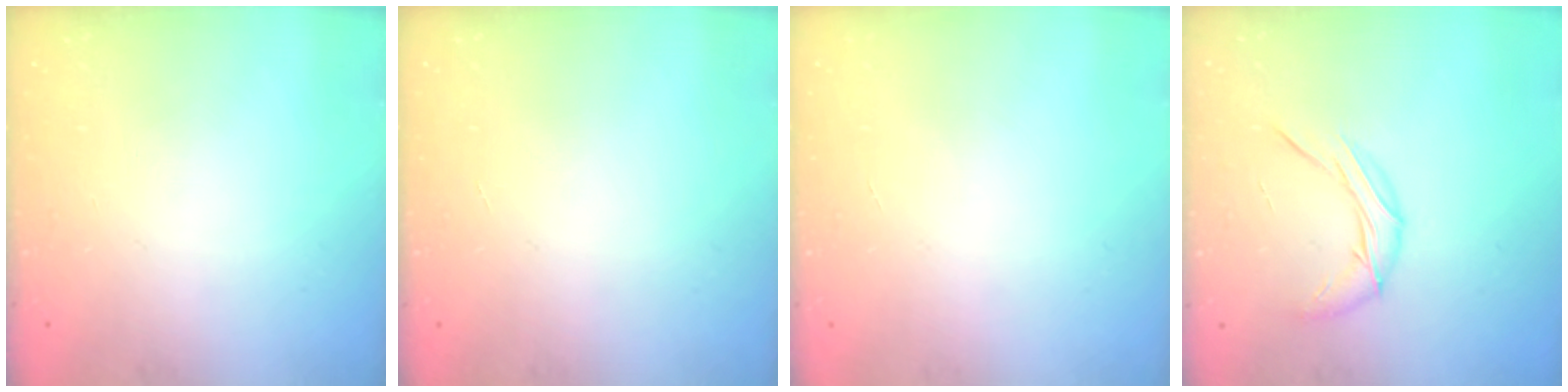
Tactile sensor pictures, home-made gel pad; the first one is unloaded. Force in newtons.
{"total": 0.0}
{"total": 0.0}
{"total": 9.0, "press": 9.0, "slide": 0.7}